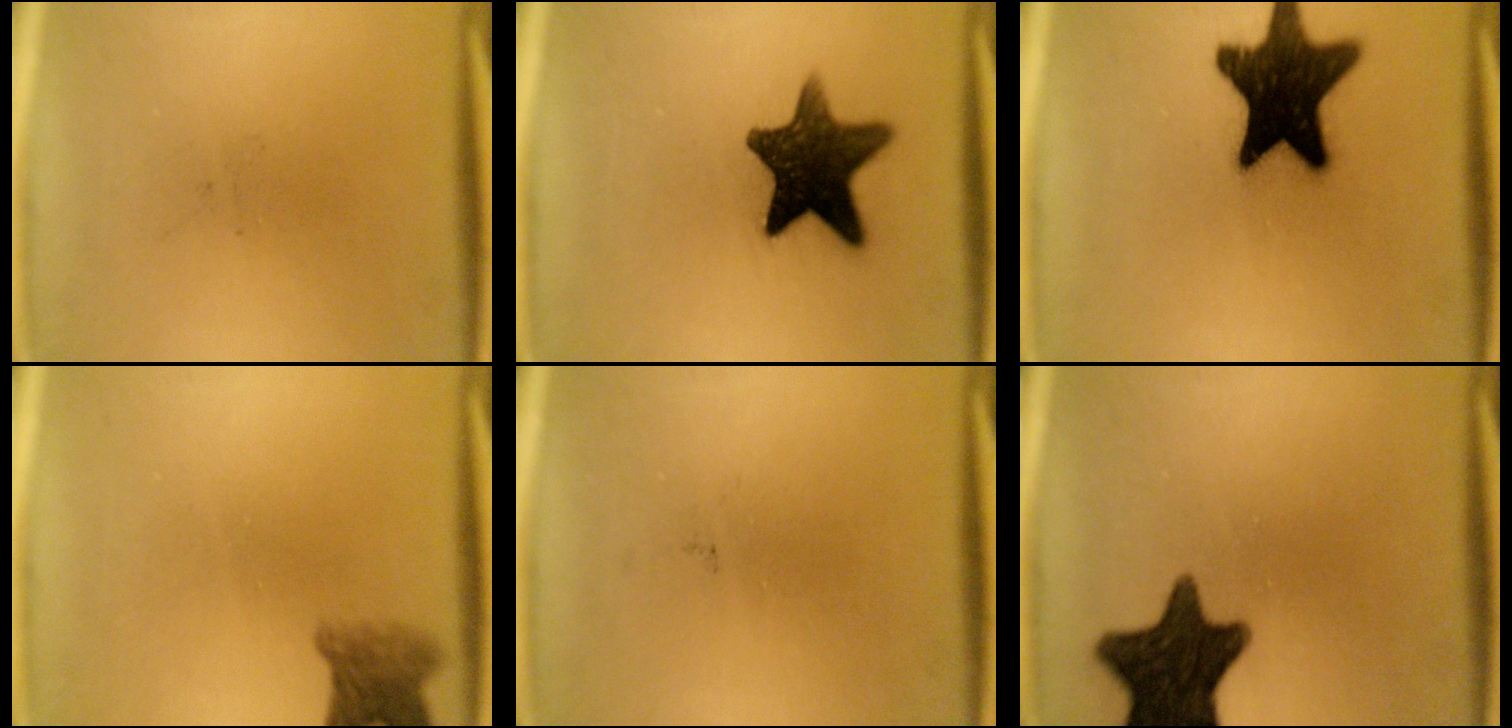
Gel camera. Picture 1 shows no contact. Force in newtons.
{"total": 13.8}
{"total": 19.6}
{"total": 4.1}
{"total": 0.0}
{"total": 14.8}